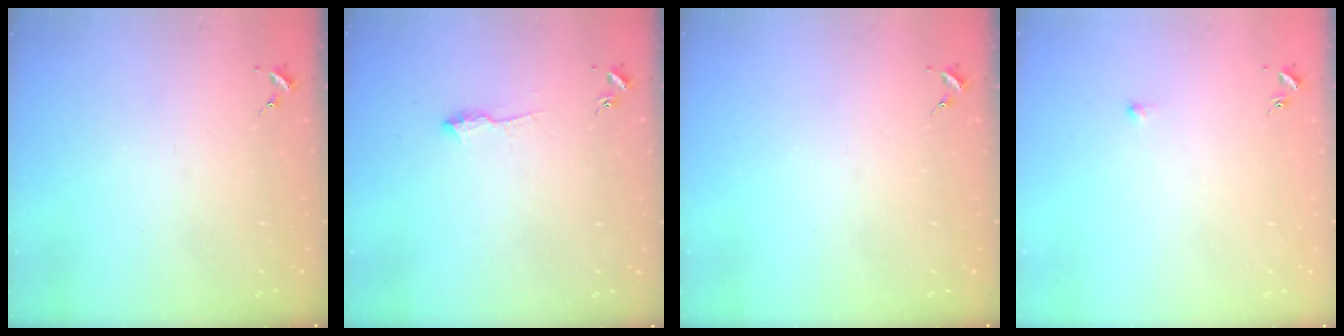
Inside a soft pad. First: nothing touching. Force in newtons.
{"total": 6.0, "press": 5.9, "slide": 0.7}
{"total": 0.0}
{"total": 3.5, "press": 3.5, "slide": 0.6}